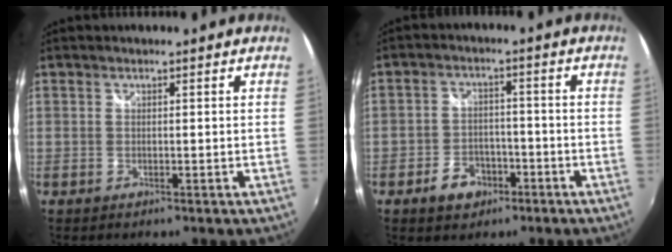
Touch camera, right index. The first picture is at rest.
{"total": 6.2, "force": [-3.6, 4.4, 2.4], "torque": [-0.066, 0.013, -0.050]}